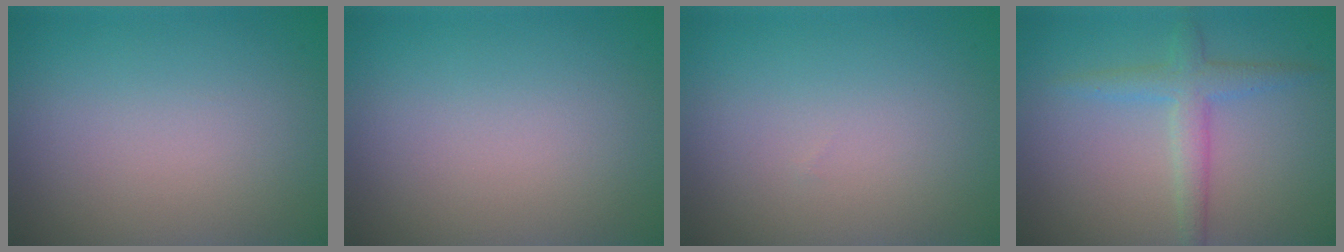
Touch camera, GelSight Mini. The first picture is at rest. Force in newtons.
{"total": 0.0}
{"total": 0.0}
{"total": 2.8, "press": 2.8, "slide": 0.1}